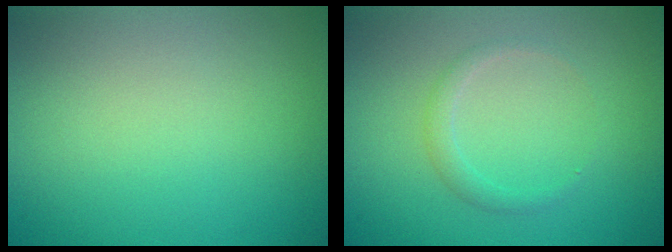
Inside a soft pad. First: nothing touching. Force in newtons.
{"total": 1.2, "press": 1.2, "slide": 0.1}